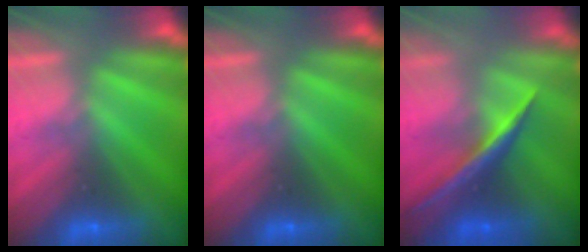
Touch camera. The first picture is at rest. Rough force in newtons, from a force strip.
{"total": 0.0}
{"total": 1.8}